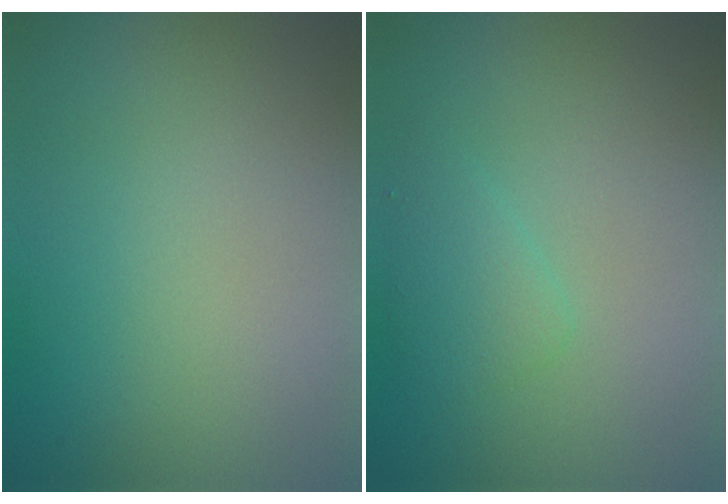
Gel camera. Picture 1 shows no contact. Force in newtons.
{"total": 1.9, "press": 1.9, "slide": 0.0}